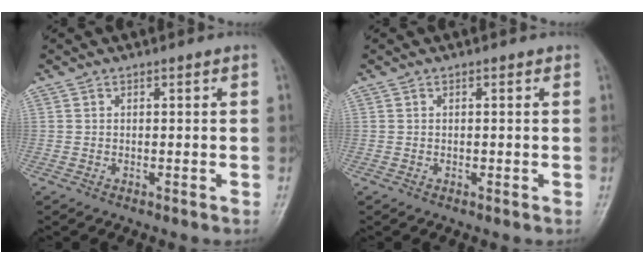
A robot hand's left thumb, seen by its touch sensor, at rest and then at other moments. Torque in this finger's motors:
{"motor_torque": [-0.02, -0.02, 0.06, 0.04, 0.00]}